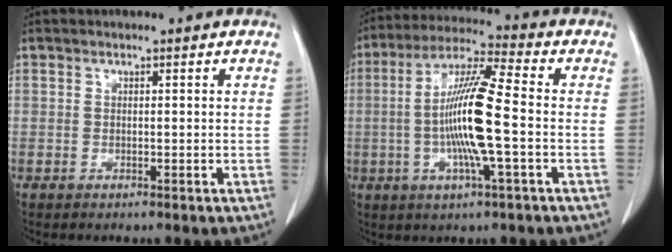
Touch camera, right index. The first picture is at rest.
{"total": 12.9, "force": [-1.4, 0.3, 12.8], "torque": [-0.245, 0.002, -0.033]}